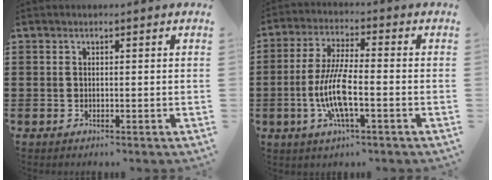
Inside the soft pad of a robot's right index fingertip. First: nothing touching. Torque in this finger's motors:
{"motor_torque": [2.03, 0.10, 1.02, 0.21]}